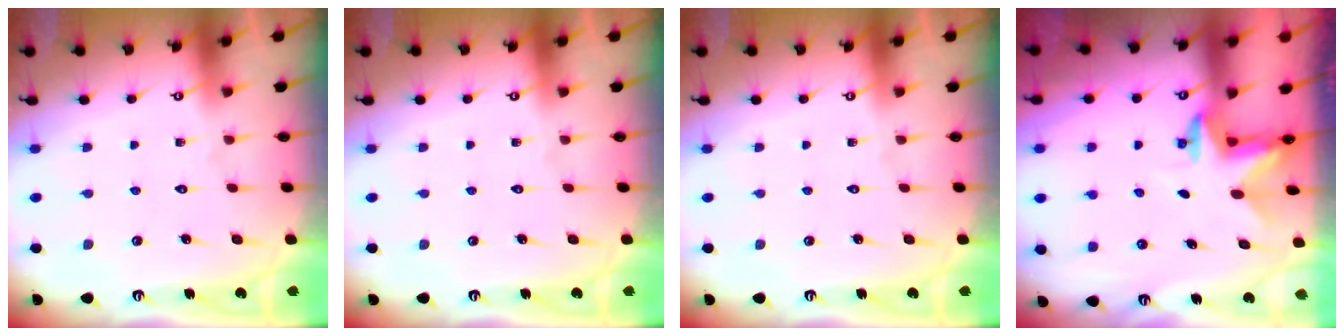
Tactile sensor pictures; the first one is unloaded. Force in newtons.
{"total": 0.0}
{"total": 0.0}
{"total": 2.4, "press": 2.3, "slide": 0.4}